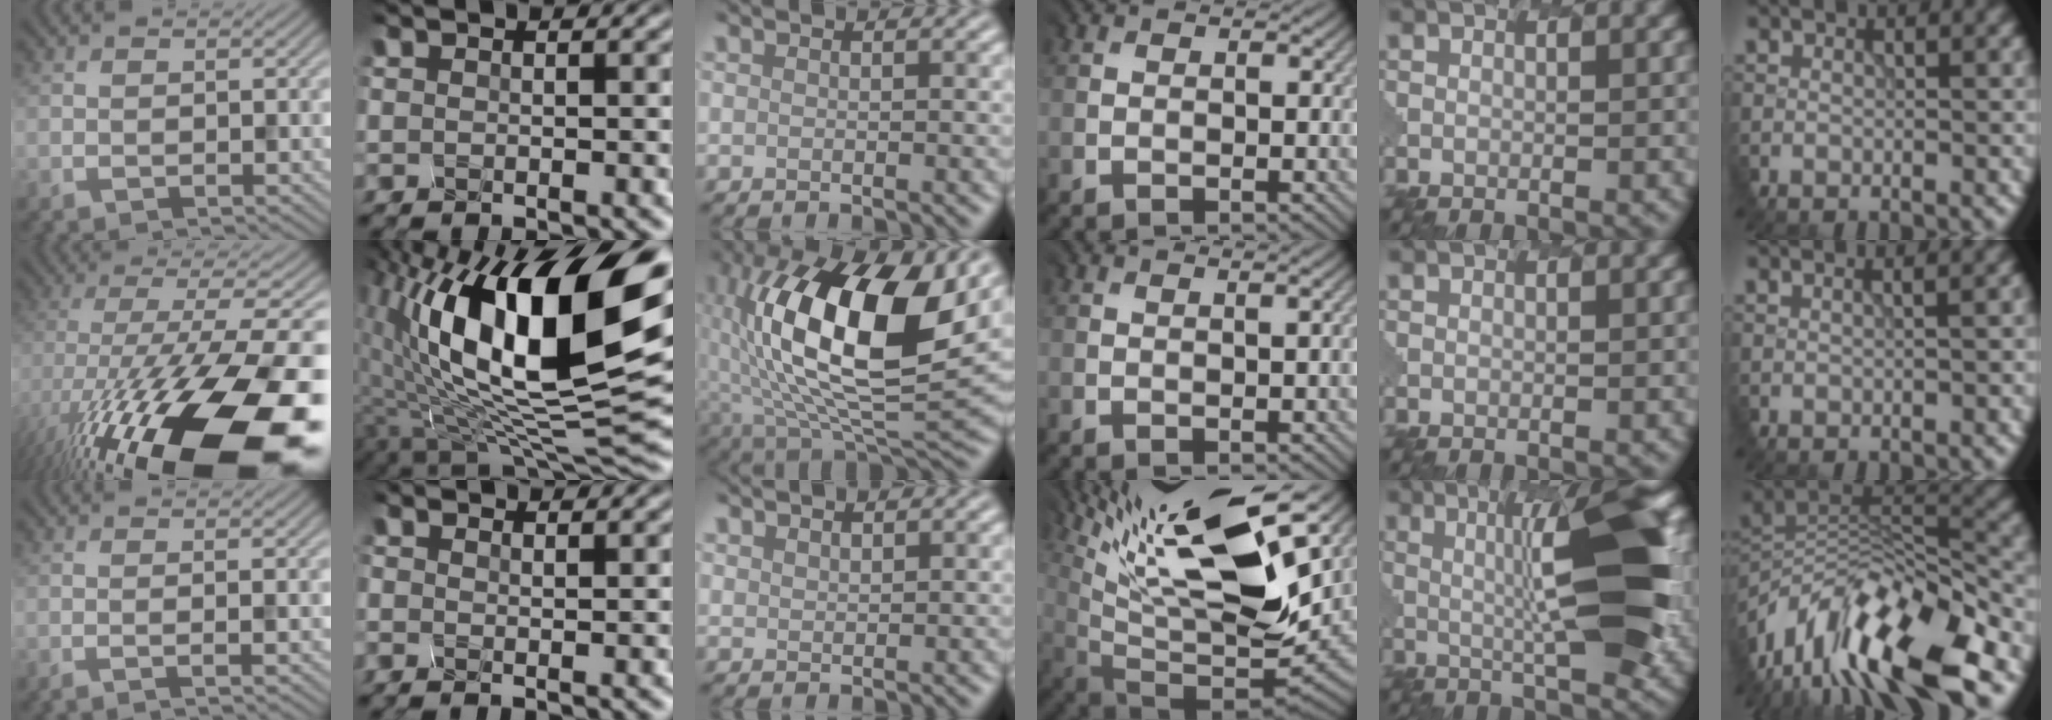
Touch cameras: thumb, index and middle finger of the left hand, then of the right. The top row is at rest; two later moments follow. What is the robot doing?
{"motion": "disassemble", "object": "hinged tin"}